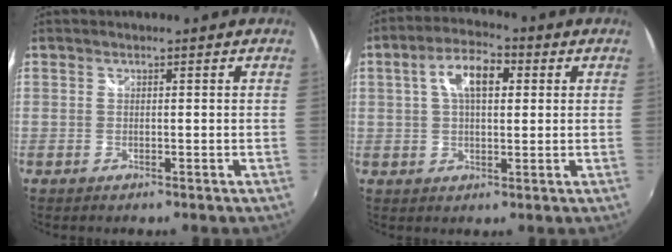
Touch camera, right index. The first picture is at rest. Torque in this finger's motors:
{"motor_torque": [0.38, 0.09, 0.41, 0.12]}